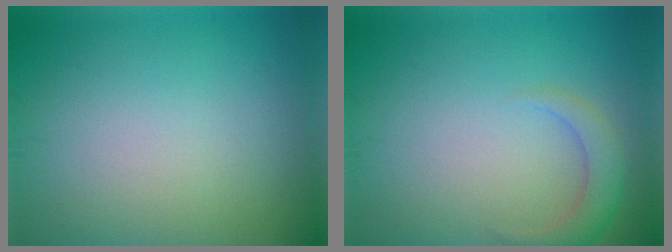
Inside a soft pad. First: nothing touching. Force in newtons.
{"total": 2.4, "press": 2.4, "slide": 0.3}